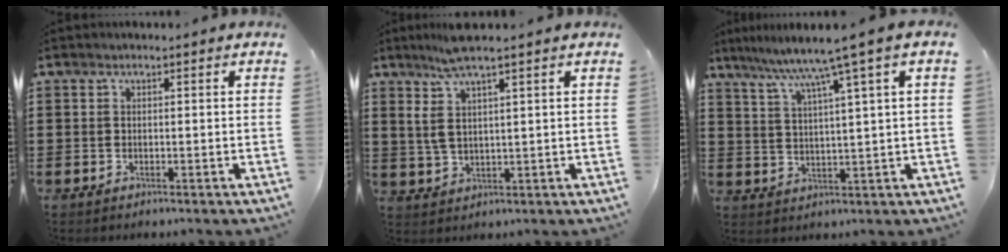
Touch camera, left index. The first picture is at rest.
{"total": 6.2, "force": [3.7, 0.9, 4.9], "torque": [-0.111, -0.005, 0.063]}
{"total": 6.5, "force": [4.3, -1.2, 4.6], "torque": [-0.108, -0.025, 0.065]}